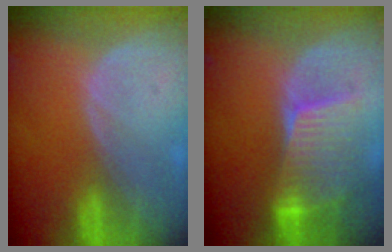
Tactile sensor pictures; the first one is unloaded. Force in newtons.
{"total": 7.8, "press": 7.7, "slide": 1.7}